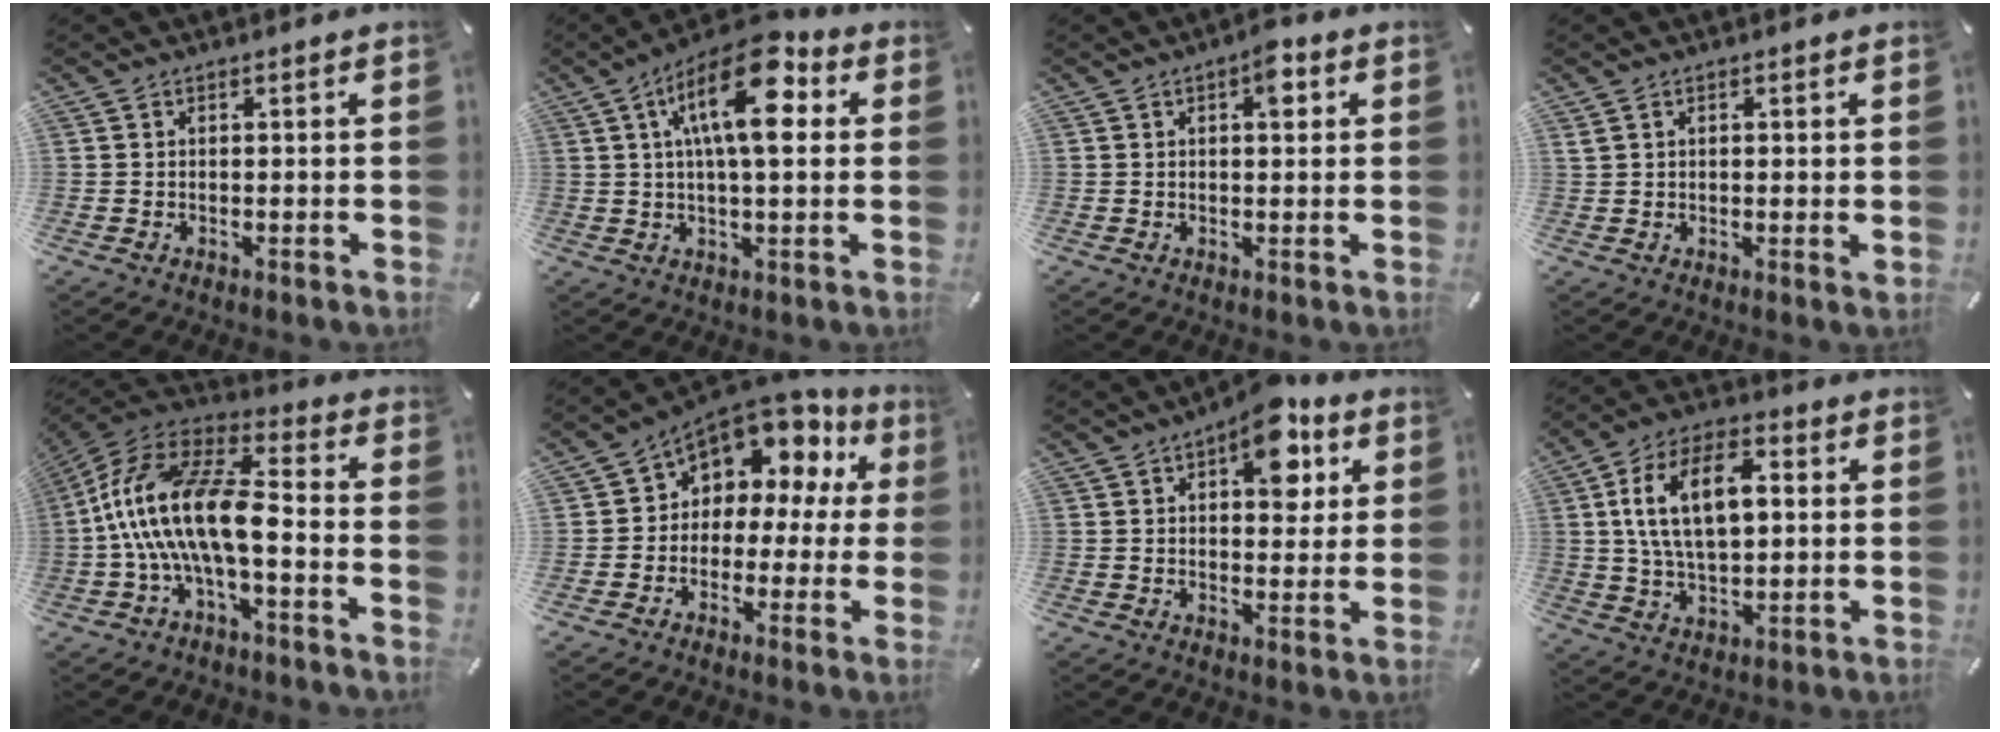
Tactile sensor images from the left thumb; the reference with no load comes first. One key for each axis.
{"total": 15.7, "fx": 5.4, "fy": 6.2, "fz": 13.3, "tx": -0.218, "ty": -0.015, "tz": 0.088}
{"total": 4.8, "fx": 1.6, "fy": 2.3, "fz": 3.9, "tx": -0.042, "ty": -0.006, "tz": 0.017}
{"total": 1.8, "fx": 0.5, "fy": 0.9, "fz": 1.5, "tx": -0.030, "ty": 0.002, "tz": 0.007}
{"total": 18.6, "fx": -4.0, "fy": 7.4, "fz": 16.6, "tx": -0.339, "ty": 0.010, "tz": -0.071}
{"total": 9.2, "fx": 5.5, "fy": 6.4, "fz": 3.6, "tx": -0.062, "ty": -0.054, "tz": 0.098}
{"total": 11.9, "fx": 5.5, "fy": 6.2, "fz": 8.6, "tx": -0.107, "ty": -0.019, "tz": 0.091}
{"total": 15.6, "fx": 3.3, "fy": 9.0, "fz": 12.3, "tx": -0.250, "ty": 0.012, "tz": 0.052}